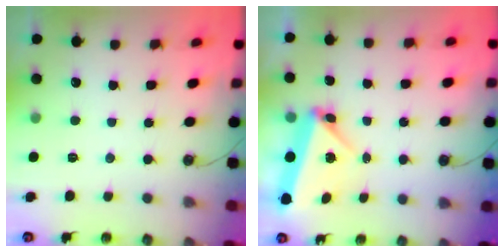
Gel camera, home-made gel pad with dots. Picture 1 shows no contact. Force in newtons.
{"total": 5.6, "press": 5.5, "slide": 0.6}